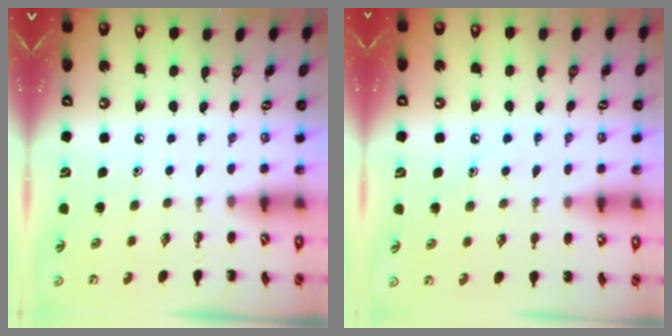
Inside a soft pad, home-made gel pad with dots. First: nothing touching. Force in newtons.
{"total": 8.2, "press": 8.0, "slide": 1.8}